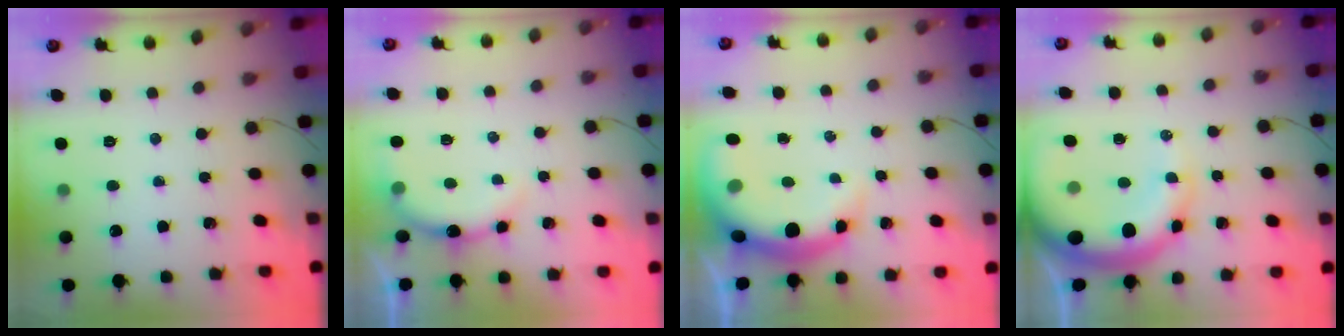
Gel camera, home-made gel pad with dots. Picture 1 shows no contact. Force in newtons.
{"total": 6.0, "press": 6.0, "slide": 0.8}
{"total": 9.9, "press": 9.6, "slide": 2.7}
{"total": 14.7, "press": 14.3, "slide": 3.2}